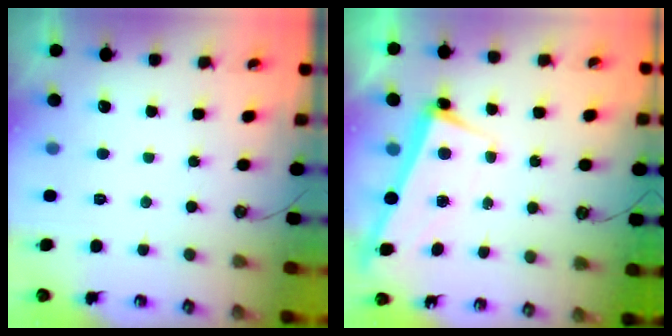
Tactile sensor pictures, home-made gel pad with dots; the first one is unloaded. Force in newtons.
{"total": 2.6, "press": 2.4, "slide": 0.9}